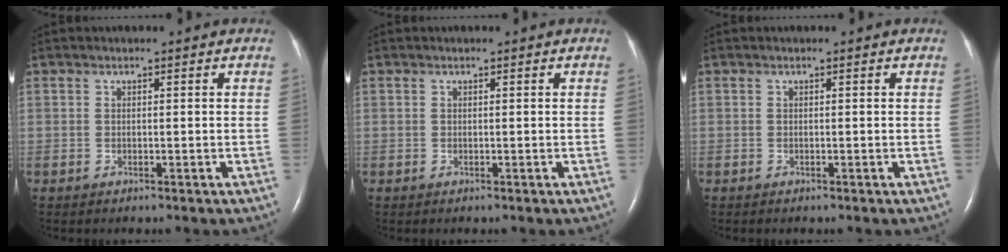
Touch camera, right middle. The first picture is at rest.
{"total": 0.0}
{"total": 0.0}